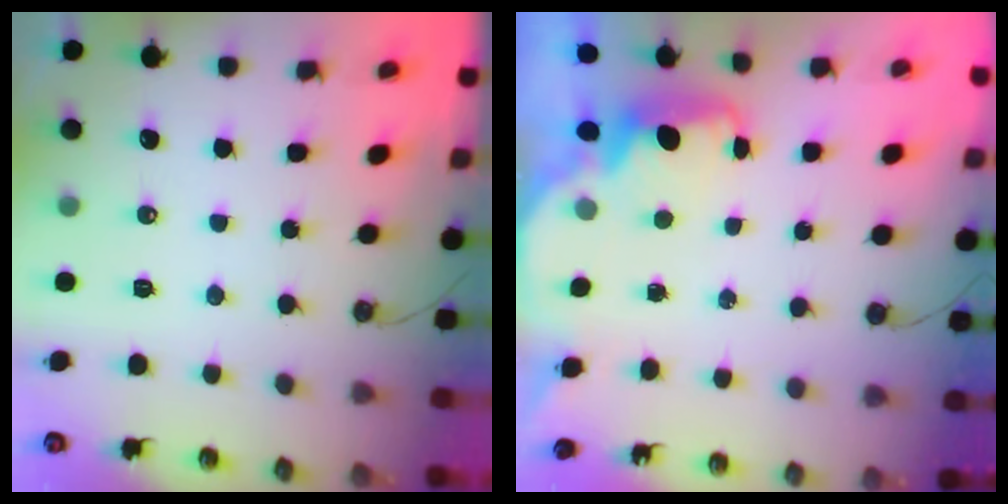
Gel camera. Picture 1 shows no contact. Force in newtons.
{"total": 2.2, "press": 2.1, "slide": 0.6}